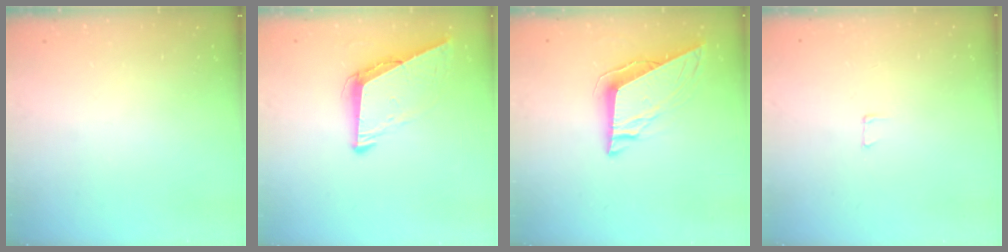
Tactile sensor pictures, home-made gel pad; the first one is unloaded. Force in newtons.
{"total": 7.4, "press": 7.3, "slide": 1.4}
{"total": 9.0, "press": 8.9, "slide": 1.5}
{"total": 4.3, "press": 4.3, "slide": 0.4}